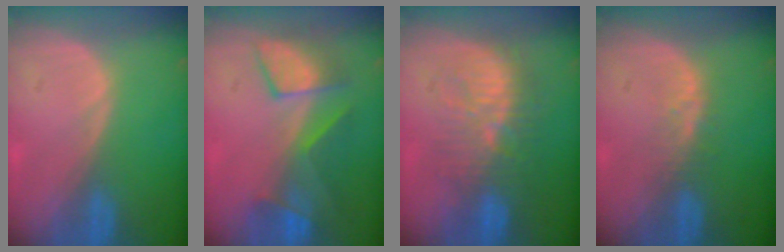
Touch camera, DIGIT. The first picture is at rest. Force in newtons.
{"total": 7.8, "press": 7.6, "slide": 1.9}
{"total": 9.4, "press": 9.1, "slide": 2.0}
{"total": 2.5, "press": 2.4, "slide": 0.2}